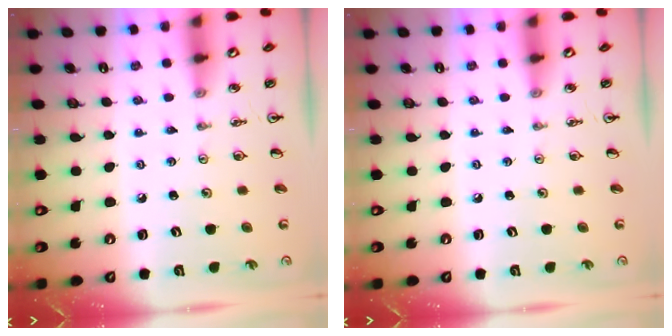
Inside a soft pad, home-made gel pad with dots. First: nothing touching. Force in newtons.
{"total": 0.0}